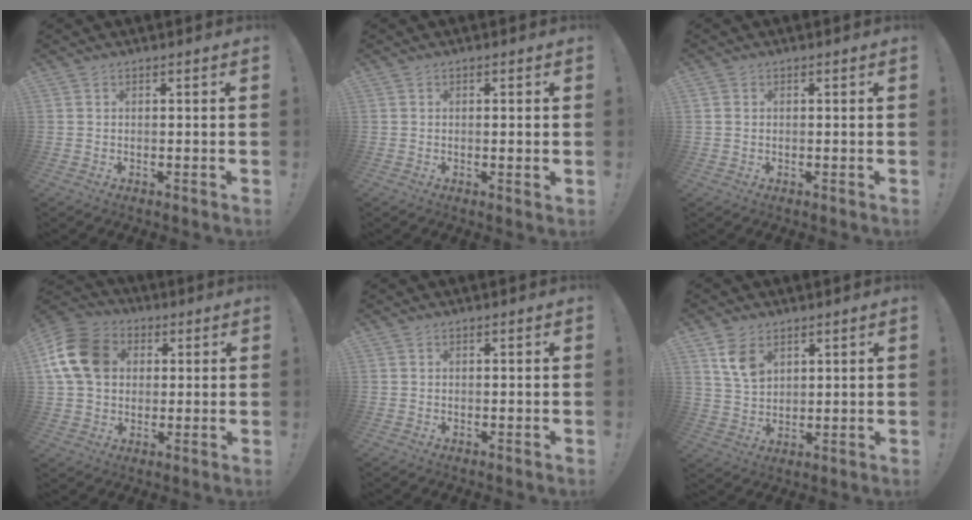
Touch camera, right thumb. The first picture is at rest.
{"total": 1.4, "force": [0.2, -0.1, 1.4], "torque": [-0.018, -0.004, 0.001]}
{"total": 1.0, "force": [0.2, 1.0, 0.3], "torque": [-0.007, 0.004, 0.006]}
{"total": 16.1, "force": [3.8, 12.7, 9.2], "torque": [-0.160, 0.000, 0.078]}
{"total": 0.0}
{"total": 8.1, "force": [4.3, 5.2, 4.5], "torque": [-0.068, -0.016, 0.082]}